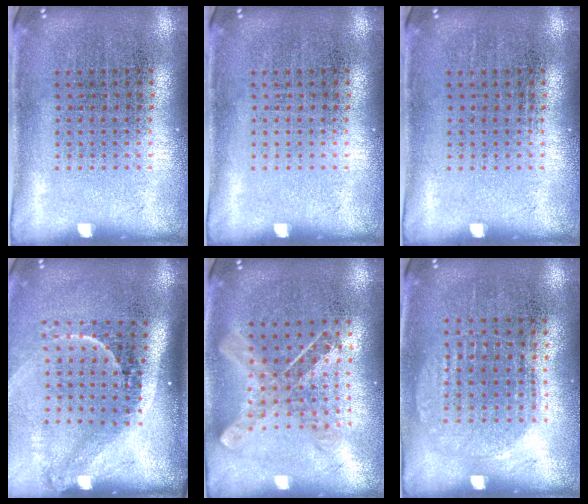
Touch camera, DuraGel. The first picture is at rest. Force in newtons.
{"total": 0.0}
{"total": 0.0}
{"total": 2.3, "press": 1.4, "slide": 1.8}
{"total": 0.9, "press": 0.8, "slide": 0.2}
{"total": 1.0, "press": 0.9, "slide": 0.3}